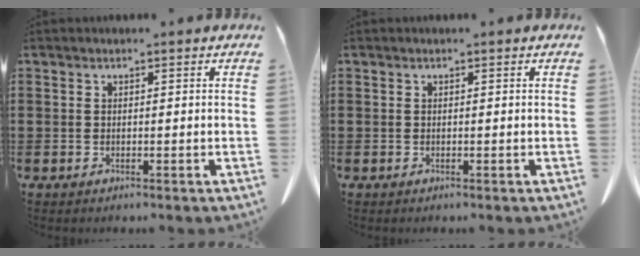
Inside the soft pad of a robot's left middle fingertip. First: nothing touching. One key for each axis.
{"total": 0.0}